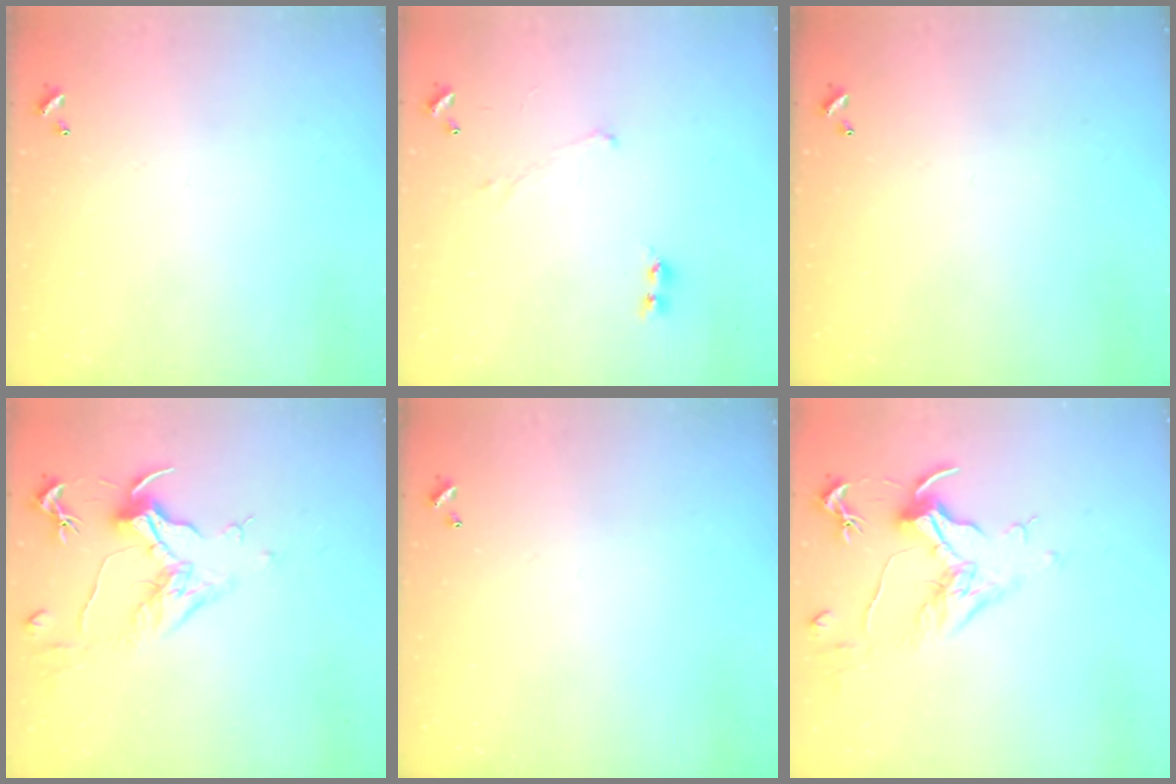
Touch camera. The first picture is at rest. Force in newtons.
{"total": 0.7, "press": 0.7, "slide": 0.3}
{"total": 0.0}
{"total": 1.5, "press": 1.3, "slide": 0.8}
{"total": 0.0}
{"total": 1.6, "press": 1.4, "slide": 0.7}